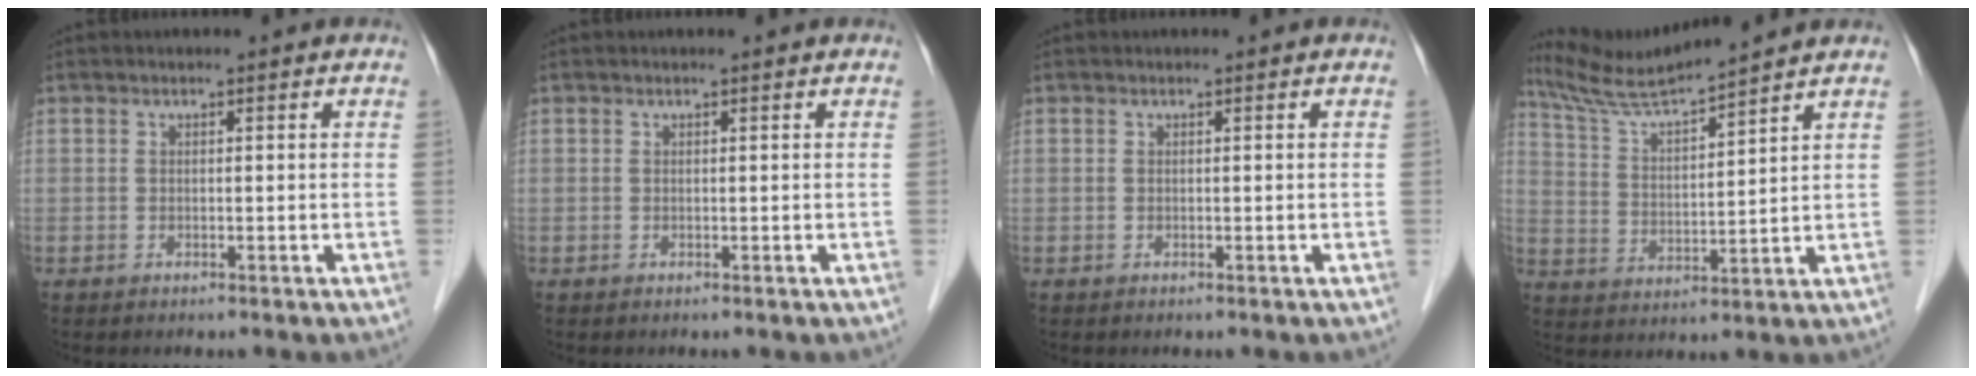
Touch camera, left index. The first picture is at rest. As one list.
[{"total": 0.0}, {"total": 0.0}, {"total": 10.4, "force": [9.6, -1.3, 3.9], "torque": [-0.084, 0.016, 0.182]}]